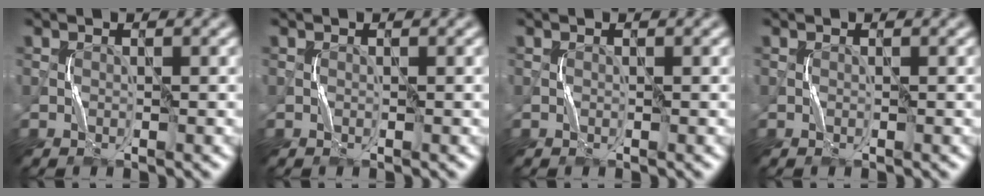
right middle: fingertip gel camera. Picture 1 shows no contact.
{"total": 0.0}
{"total": 0.0}
{"total": 0.0}